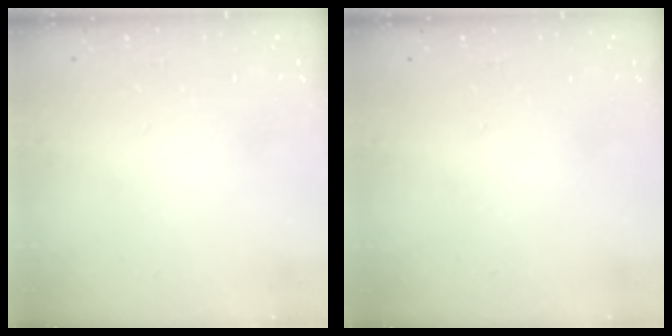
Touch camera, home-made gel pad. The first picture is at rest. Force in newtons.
{"total": 0.0}